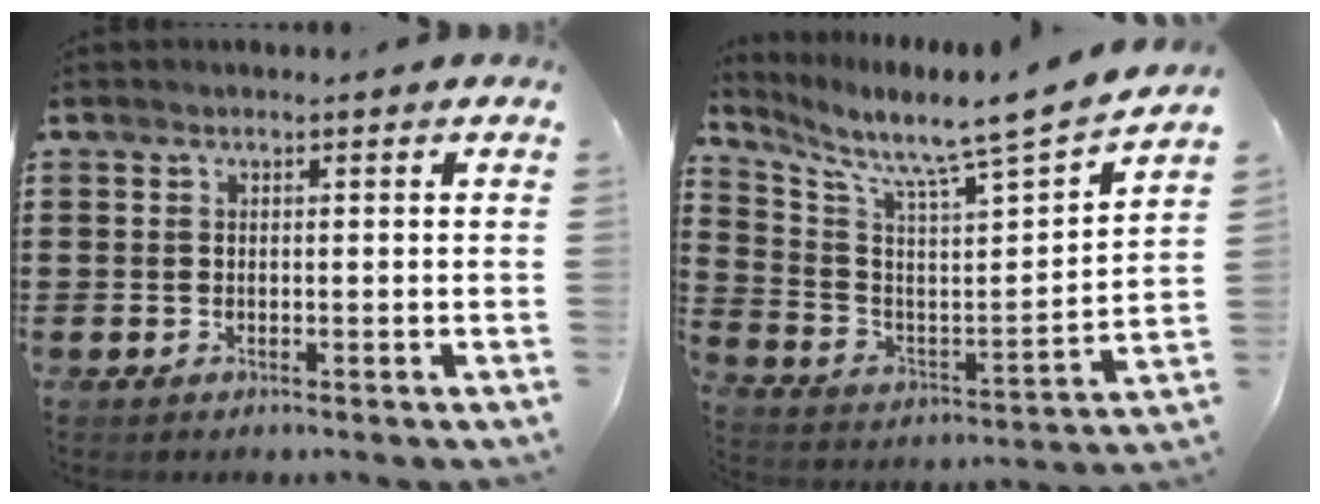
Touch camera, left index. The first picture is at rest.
{"total": 6.6, "force": [6.2, -0.8, 2.2], "torque": [-0.080, -0.068, 0.089]}